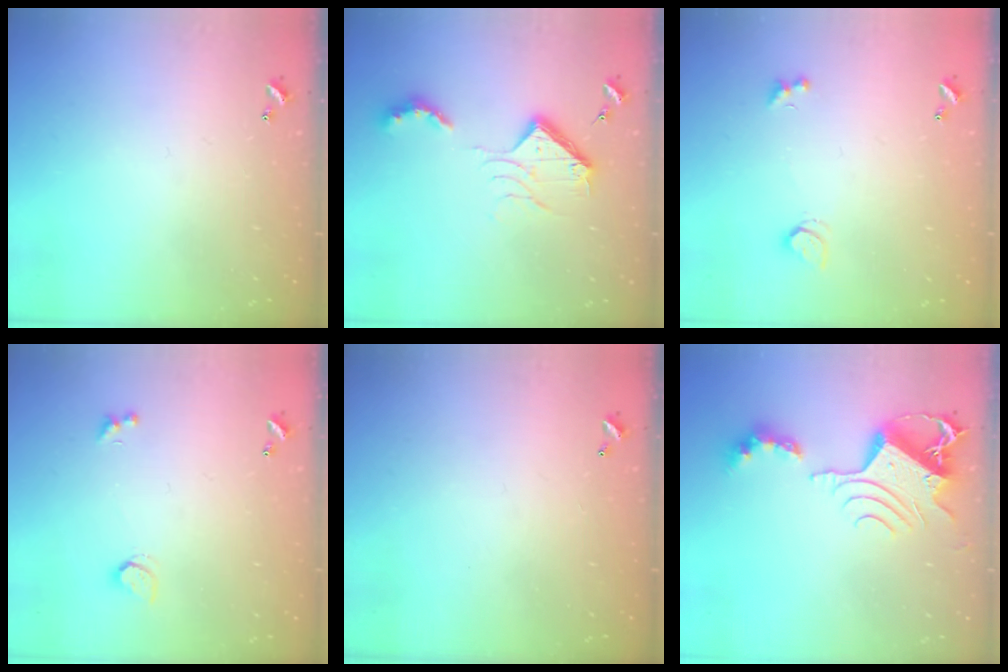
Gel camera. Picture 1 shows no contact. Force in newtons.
{"total": 12.0, "press": 12.0, "slide": 0.4}
{"total": 1.8, "press": 1.8, "slide": 0.5}
{"total": 1.3, "press": 1.2, "slide": 0.4}
{"total": 2.8, "press": 2.8, "slide": 0.1}
{"total": 10.9, "press": 10.9, "slide": 1.2}